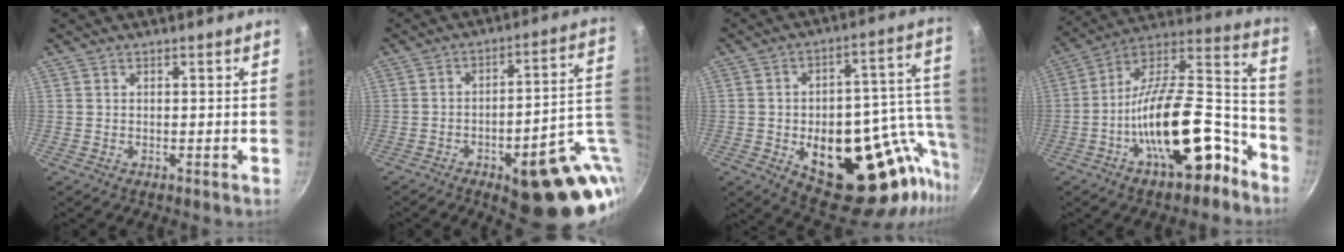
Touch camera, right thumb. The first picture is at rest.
{"total": 23.0, "force": [-6.2, 8.4, 20.5], "torque": [-0.197, 0.014, -0.072]}
{"total": 27.4, "force": [-6.4, 14.0, 22.7], "torque": [-0.260, 0.011, -0.074]}
{"total": 24.8, "force": [-11.0, 11.0, 19.3], "torque": [-0.257, 0.086, -0.181]}